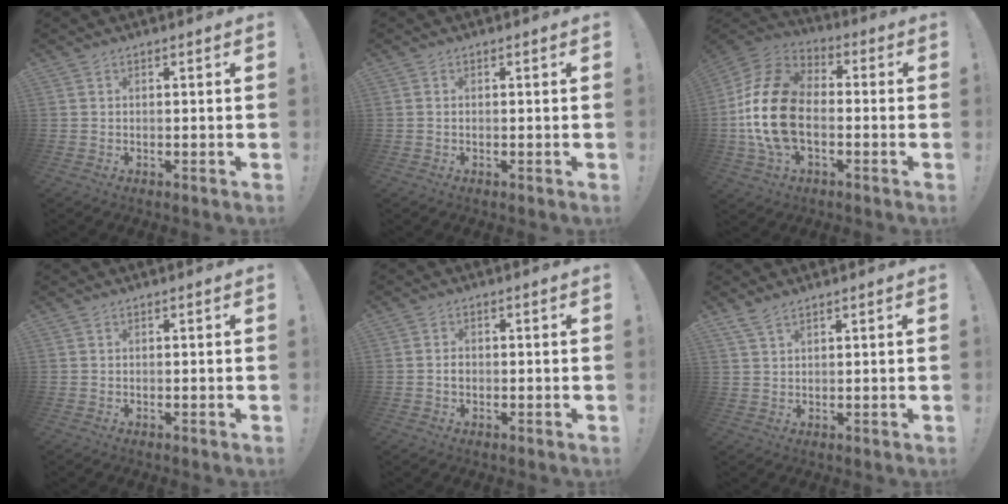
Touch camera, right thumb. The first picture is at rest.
{"total": 0.0}
{"total": 20.7, "force": [-2.6, 13.5, 15.5], "torque": [-0.302, 0.032, -0.034]}
{"total": 0.0}
{"total": 1.7, "force": [-0.5, 1.3, 0.9], "torque": [-0.015, 0.005, -0.010]}
{"total": 3.9, "force": [3.0, 1.2, 2.1], "torque": [-0.043, -0.012, 0.058]}